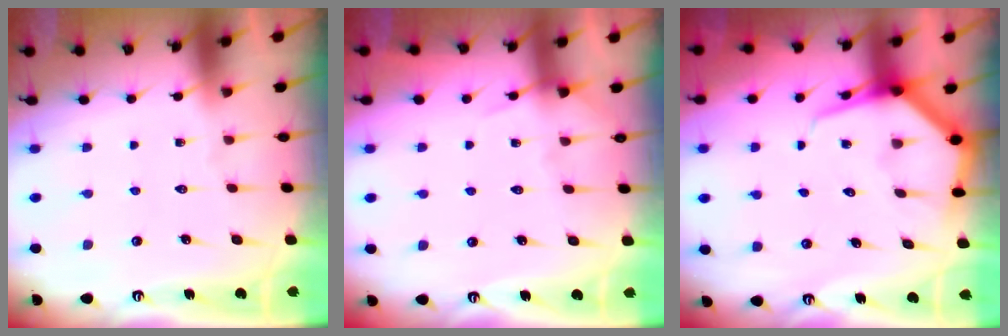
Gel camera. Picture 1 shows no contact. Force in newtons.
{"total": 5.1, "press": 5.0, "slide": 0.6}
{"total": 6.4, "press": 6.4, "slide": 0.7}